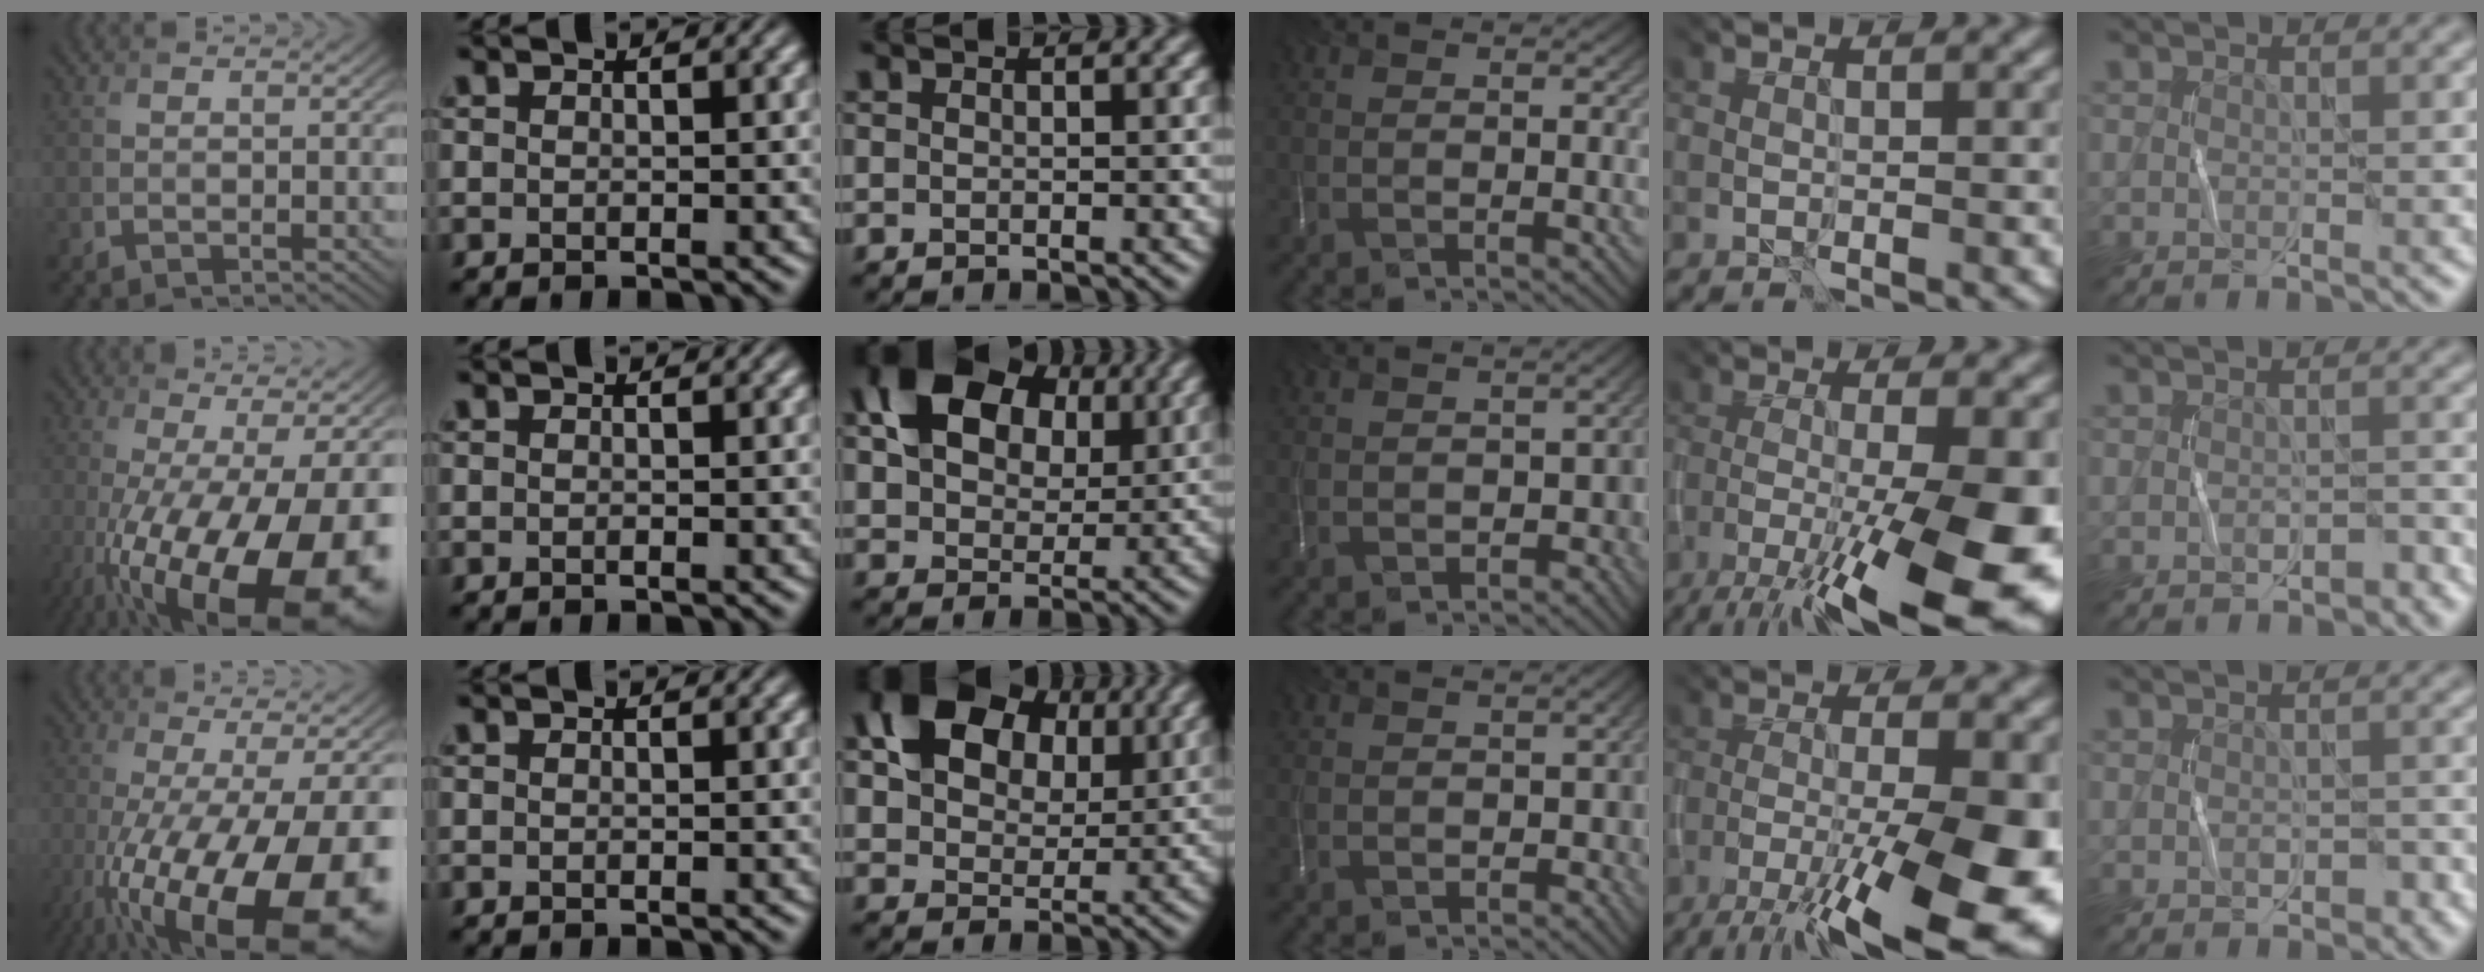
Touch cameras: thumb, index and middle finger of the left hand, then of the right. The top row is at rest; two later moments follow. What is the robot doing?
{"motion": "wrap", "object": "string"}